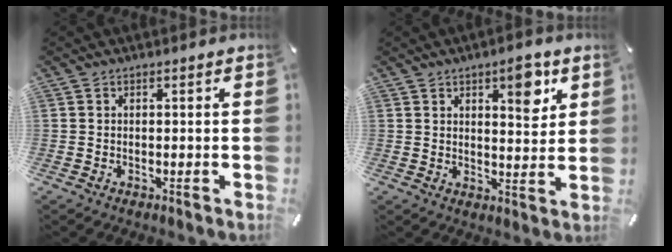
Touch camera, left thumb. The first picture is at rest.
{"total": 7.8, "force": [4.3, 3.3, 5.6], "torque": [-0.056, -0.029, 0.063]}